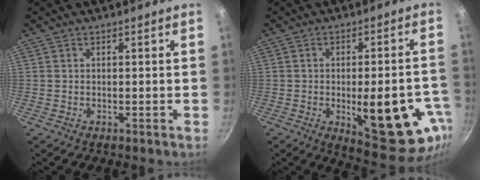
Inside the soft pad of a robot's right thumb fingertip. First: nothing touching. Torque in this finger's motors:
{"motor_torque": [1.64, 1.45, 1.77, -0.24, 0.32]}